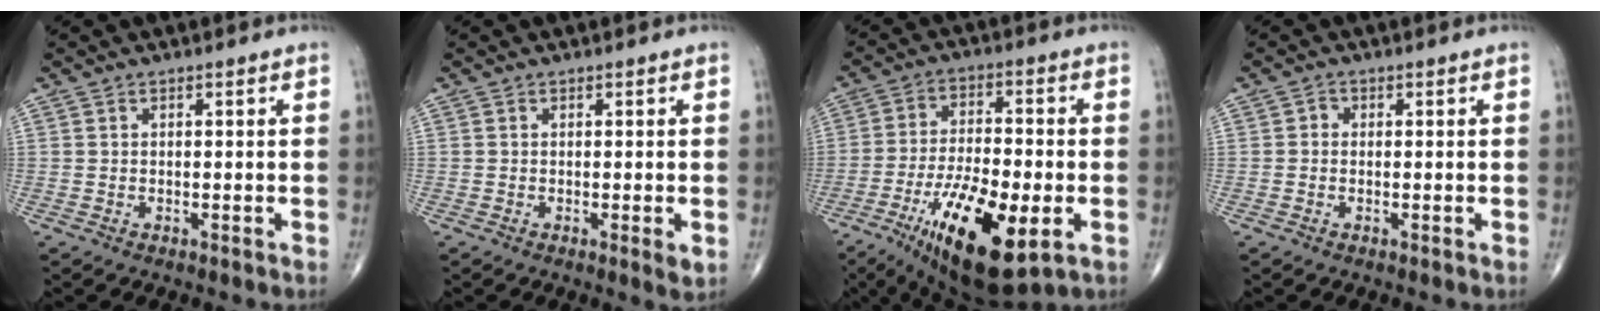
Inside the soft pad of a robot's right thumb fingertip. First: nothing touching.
{"total": 2.0, "force": [-0.4, 0.3, 1.9], "torque": [-0.032, -0.008, -0.009]}
{"total": 19.5, "force": [-7.4, 6.9, 16.7], "torque": [-0.292, 0.000, -0.114]}
{"total": 1.0, "force": [-0.1, 0.9, 0.5], "torque": [0.001, 0.004, -0.008]}